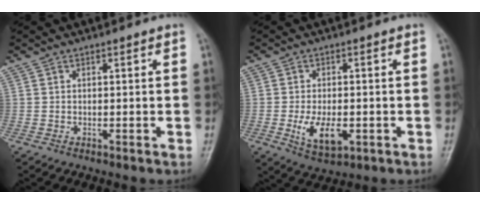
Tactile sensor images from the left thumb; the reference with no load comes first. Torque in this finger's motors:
{"motor_torque": [-0.15, 0.66, 0.81, 0.18, 0.05]}